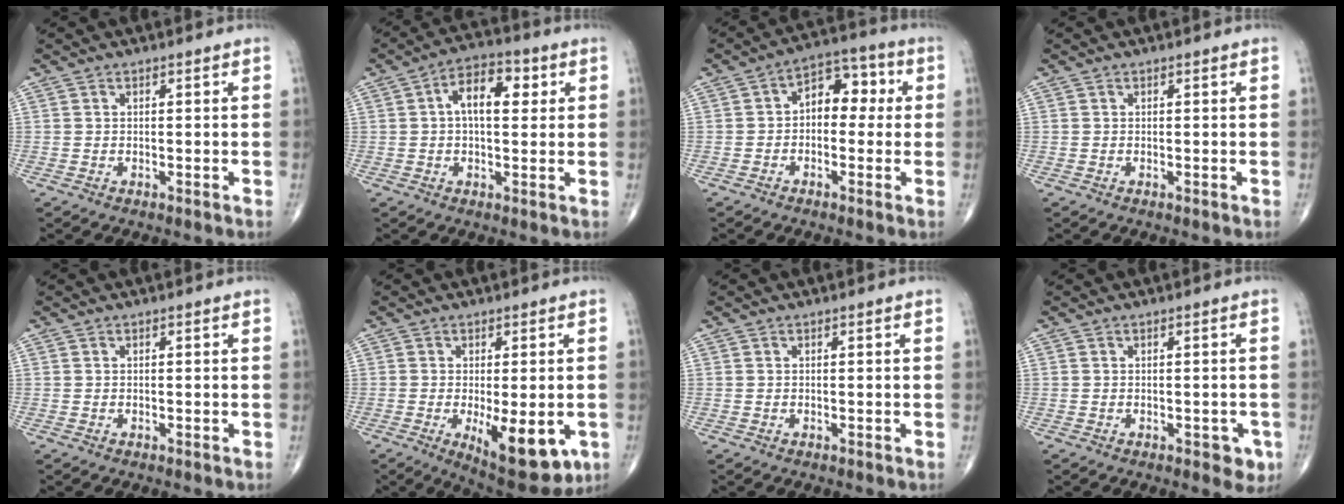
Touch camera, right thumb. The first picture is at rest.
{"total": 8.9, "force": [1.9, 4.8, 7.2], "torque": [-0.100, 0.018, 0.022]}
{"total": 8.3, "force": [0.4, 5.6, 6.1], "torque": [-0.048, 0.033, -0.010]}
{"total": 0.0}
{"total": 0.0}
{"total": 12.5, "force": [-3.6, 4.8, 11.0], "torque": [-0.145, -0.020, -0.039]}
{"total": 0.0}
{"total": 3.1, "force": [-1.2, 1.8, 2.2], "torque": [-0.007, 0.002, -0.012]}